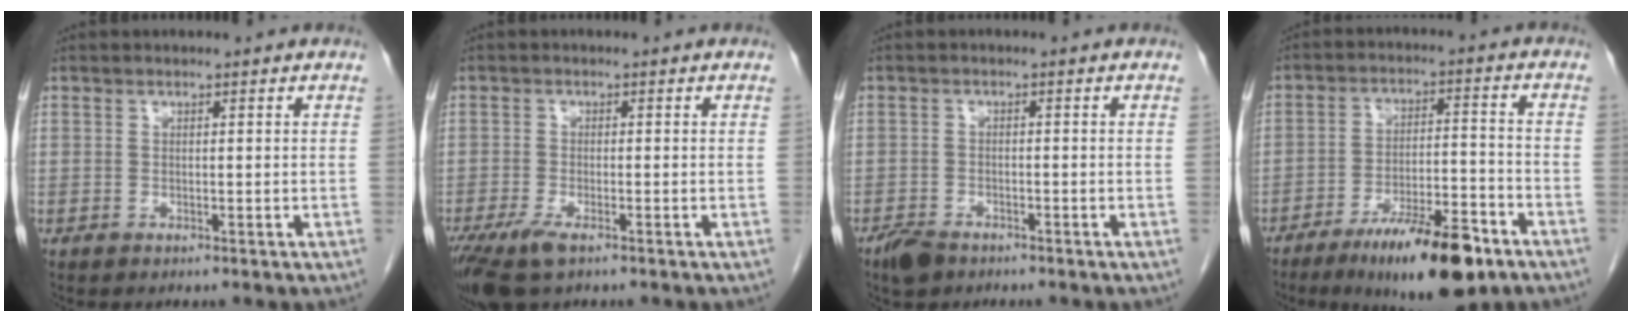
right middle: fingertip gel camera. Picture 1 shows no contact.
{"total": 6.3, "force": [-4.1, 1.9, 4.4], "torque": [-0.088, -0.017, -0.072]}
{"total": 3.3, "force": [-2.5, 1.6, 1.4], "torque": [-0.029, -0.001, -0.040]}
{"total": 14.1, "force": [-9.1, 3.0, 10.4], "torque": [-0.160, -0.009, -0.144]}